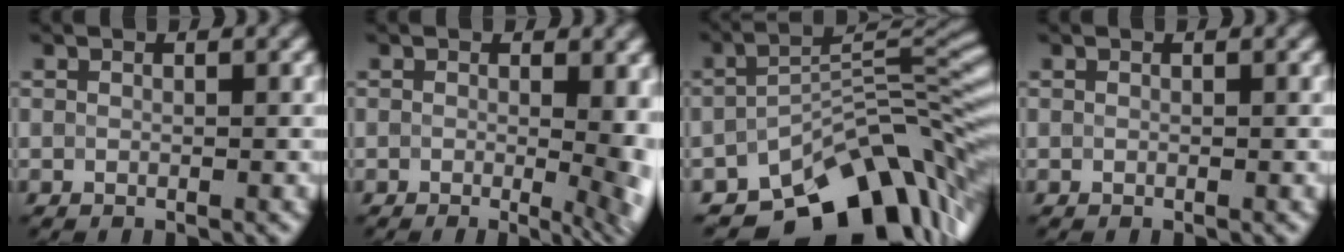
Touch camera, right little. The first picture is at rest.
{"total": 6.7, "force": [0.1, 2.7, 6.2], "torque": [-0.024, 0.010, 0.005]}
{"total": 12.3, "force": [-8.8, 4.8, 7.1], "torque": [-0.092, 0.001, -0.139]}
{"total": 0.0}